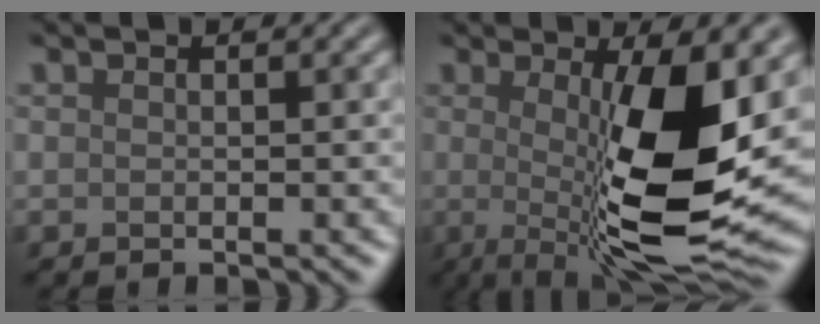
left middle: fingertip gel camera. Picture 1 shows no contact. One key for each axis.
{"total": 12.1, "fx": -0.5, "fy": 3.0, "fz": 11.7, "tx": -0.180, "ty": -0.018, "tz": -0.002}